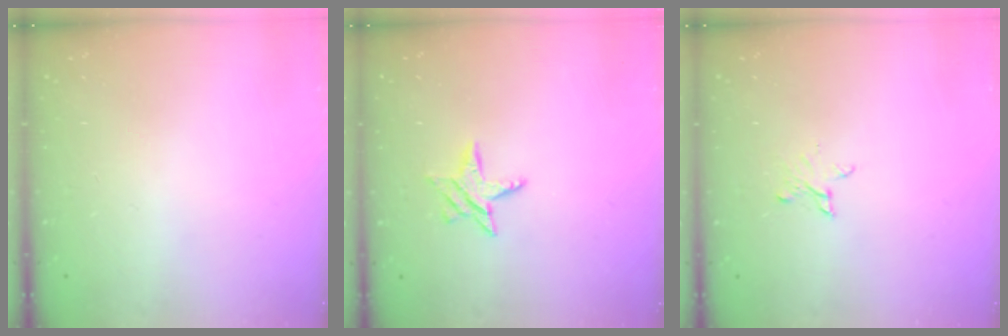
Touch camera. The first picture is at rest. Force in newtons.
{"total": 7.1, "press": 7.1, "slide": 0.7}
{"total": 3.2, "press": 3.2, "slide": 0.3}